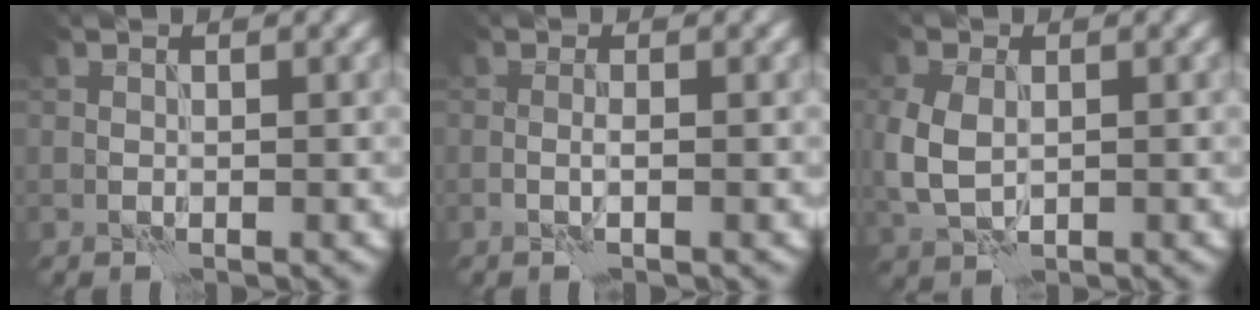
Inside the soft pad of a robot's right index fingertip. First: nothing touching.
{"total": 0.8, "force": [-0.3, 0.0, 0.8], "torque": [-0.016, 0.001, -0.007]}
{"total": 4.1, "force": [0.0, 2.9, 2.9], "torque": [-0.080, -0.002, 0.001]}